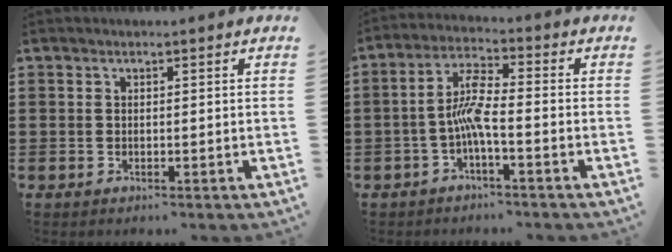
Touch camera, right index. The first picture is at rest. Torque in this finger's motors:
{"motor_torque": [1.40, -0.68, 0.69, 0.20]}